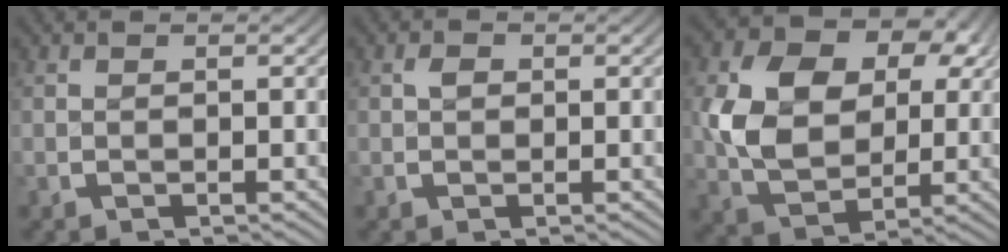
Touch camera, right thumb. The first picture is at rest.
{"total": 0.8, "force": [0.2, 0.7, 0.2], "torque": [-0.006, -0.003, 0.004]}
{"total": 11.3, "force": [1.2, 8.4, 7.5], "torque": [-0.172, -0.027, 0.031]}